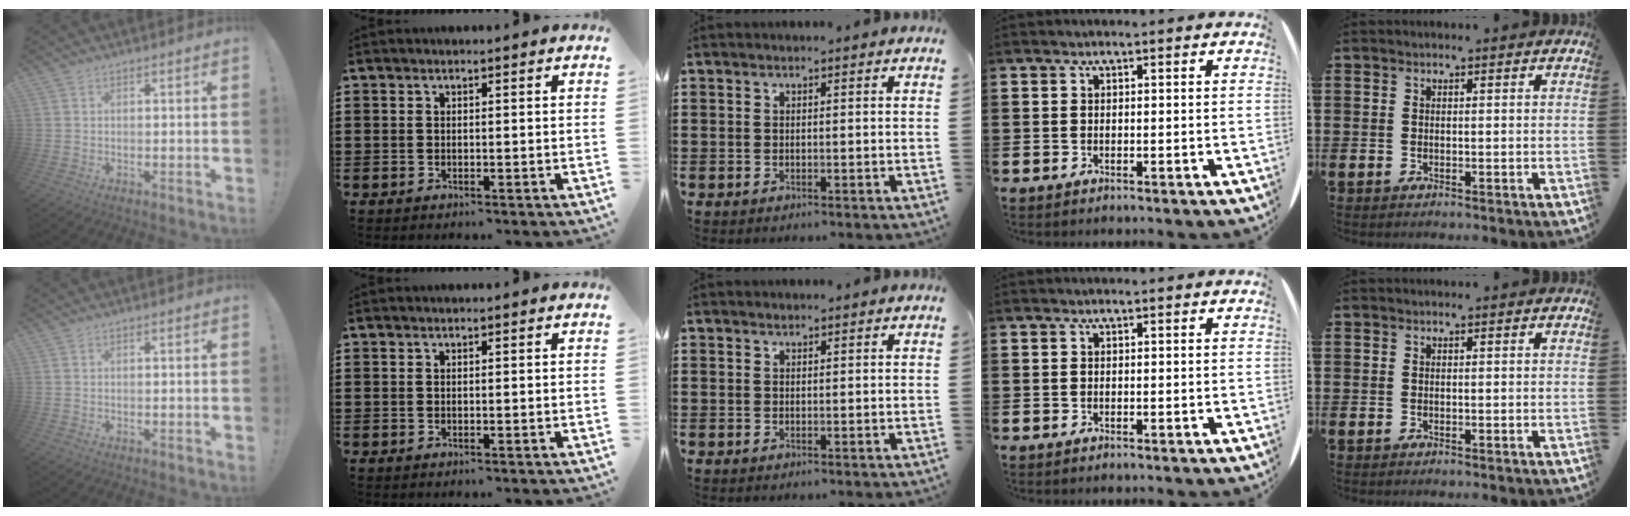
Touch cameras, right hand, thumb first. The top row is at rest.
{"middle": {"total": 0.6, "force": [0.5, 0.2, -0.2], "torque": [0.000, -0.001, 0.010]}}